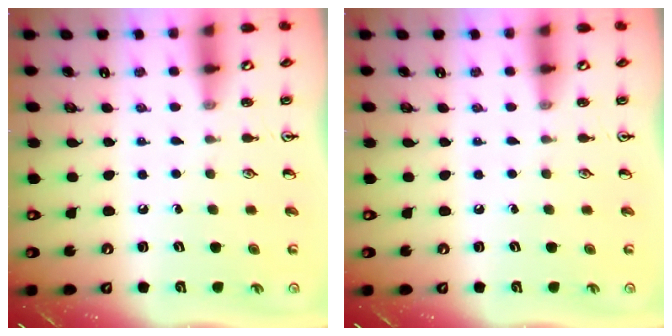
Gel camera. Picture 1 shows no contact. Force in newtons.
{"total": 0.0}